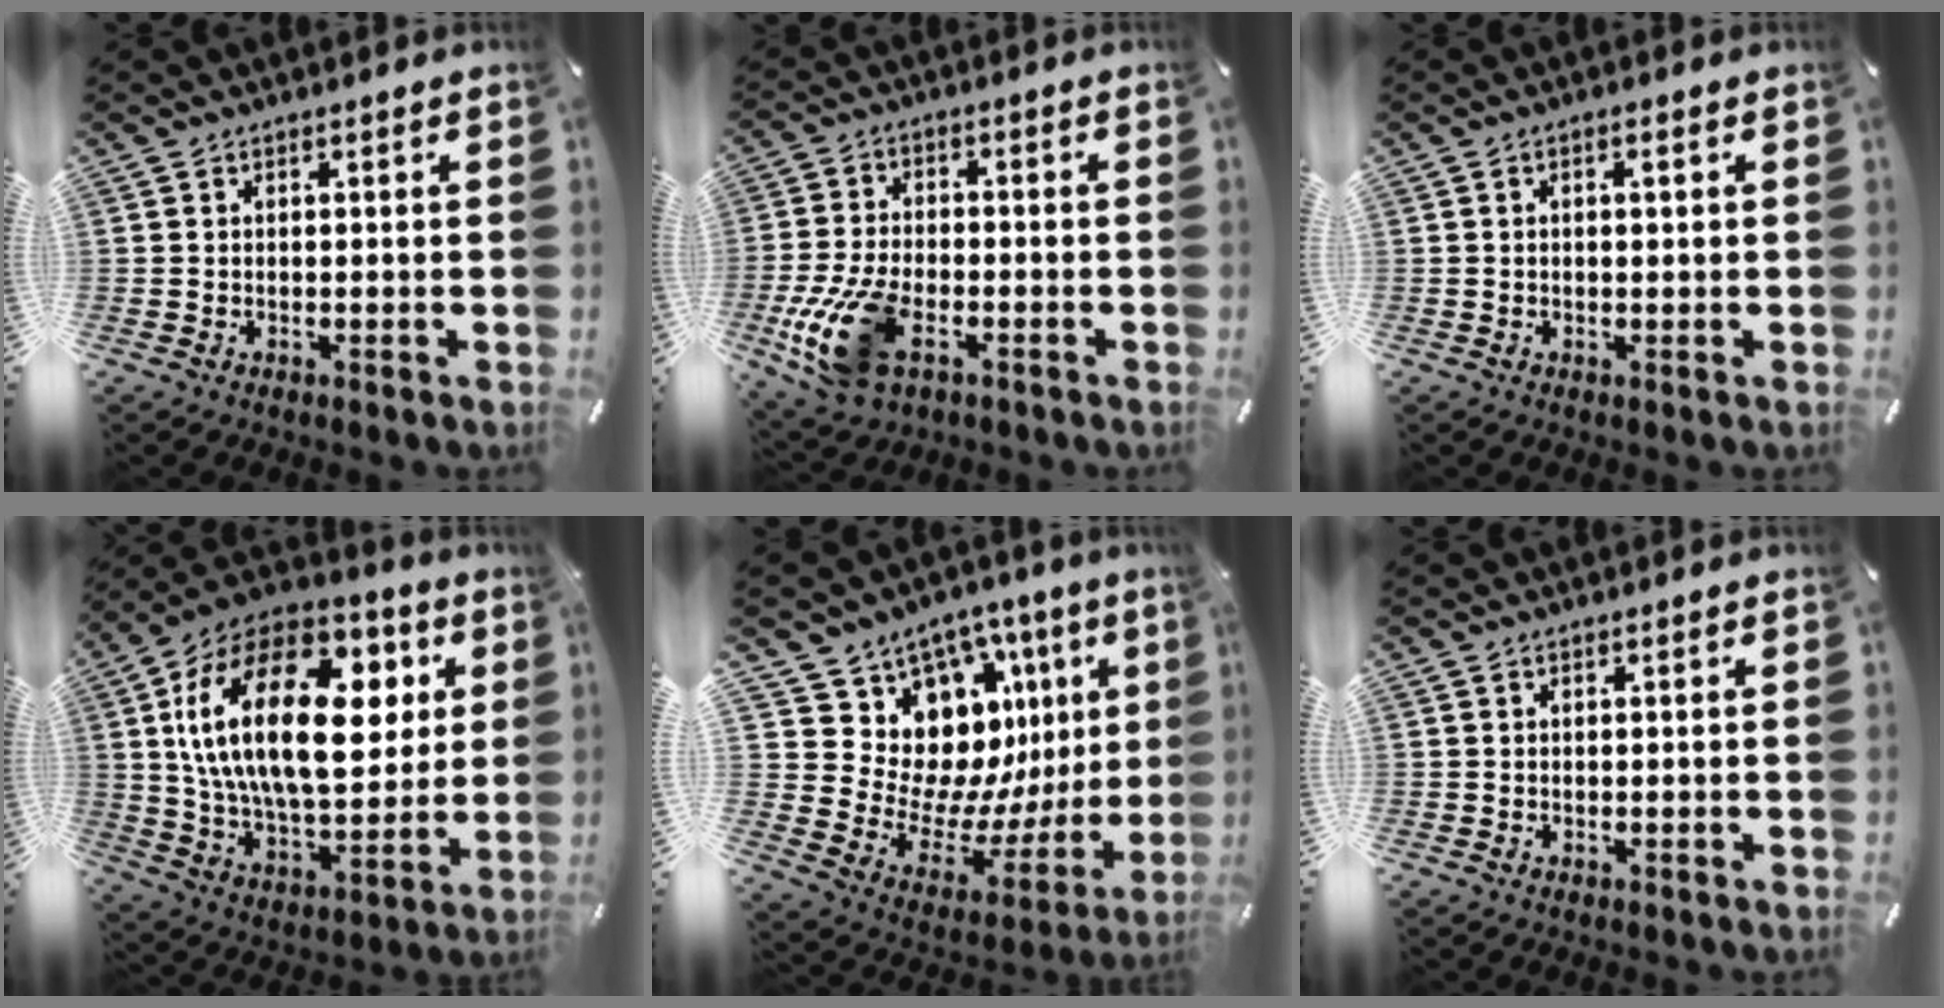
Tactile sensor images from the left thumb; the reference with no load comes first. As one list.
[{"total": 14.1, "force": [-5.3, 7.7, 10.5], "torque": [-0.232, 0.004, -0.093]}, {"total": 1.5, "force": [0.2, 0.5, 1.4], "torque": [-0.026, 0.003, 0.001]}, {"total": 27.9, "force": [6.3, 15.6, 22.2], "torque": [-0.422, -0.017, 0.103]}, {"total": 13.4, "force": [7.1, 10.6, 4.1], "torque": [-0.039, -0.108, 0.146]}, {"total": 0.0}]